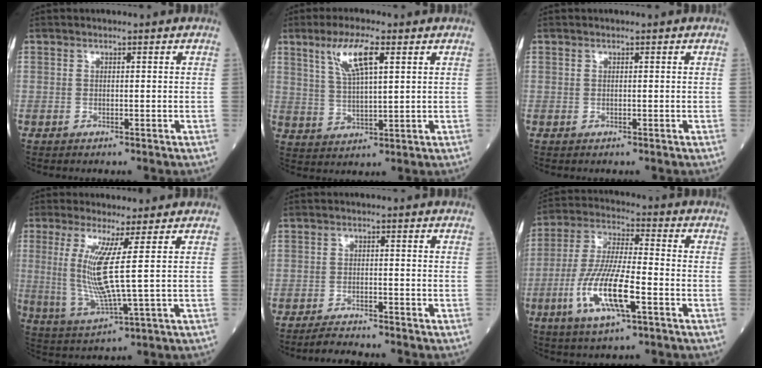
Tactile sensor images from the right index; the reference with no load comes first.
{"total": 7.5, "force": [3.8, 1.3, 6.4], "torque": [-0.131, 0.006, 0.076]}
{"total": 0.0}
{"total": 8.6, "force": [1.6, -0.8, 8.4], "torque": [-0.183, -0.020, 0.039]}
{"total": 3.5, "force": [-3.4, -0.3, 0.9], "torque": [-0.019, -0.015, -0.055]}
{"total": 13.0, "force": [-4.7, 2.4, 11.9], "torque": [-0.248, -0.010, -0.084]}